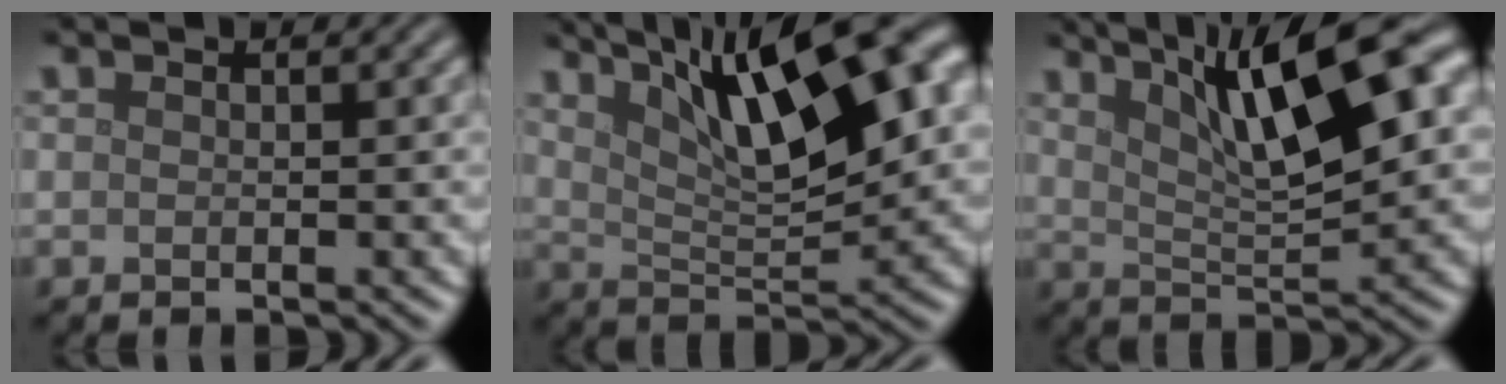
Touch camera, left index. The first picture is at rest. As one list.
[{"total": 13.7, "force": [6.1, 4.7, 11.4], "torque": [-0.160, 0.024, 0.090]}, {"total": 11.1, "force": [5.0, 2.9, 9.5], "torque": [-0.142, 0.018, 0.082]}]